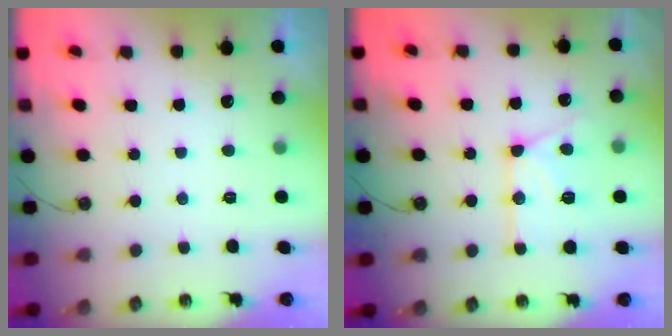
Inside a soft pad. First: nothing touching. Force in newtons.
{"total": 13.4, "press": 13.3, "slide": 1.2}